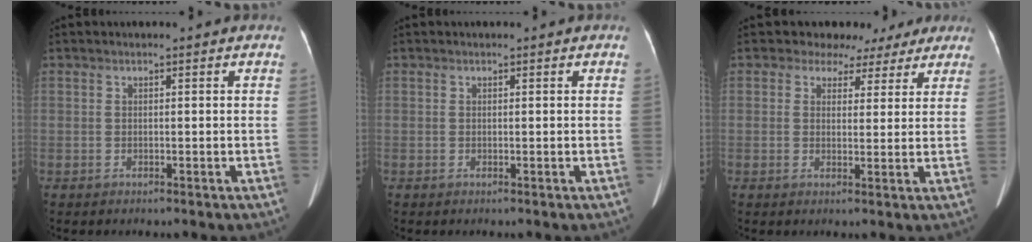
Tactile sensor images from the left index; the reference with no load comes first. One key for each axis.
{"total": 0.0}
{"total": 6.8, "fx": 5.2, "fy": 4.3, "fz": 0.6, "tx": 0.006, "ty": 0.012, "tz": 0.046}